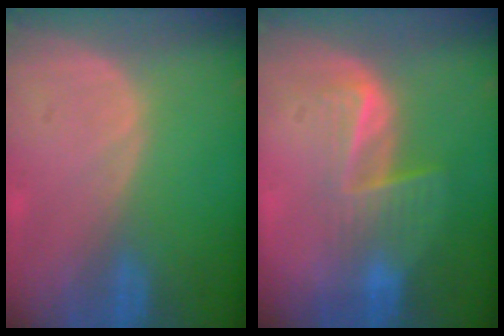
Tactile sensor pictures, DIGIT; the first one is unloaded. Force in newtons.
{"total": 6.8, "press": 5.6, "slide": 4.0}